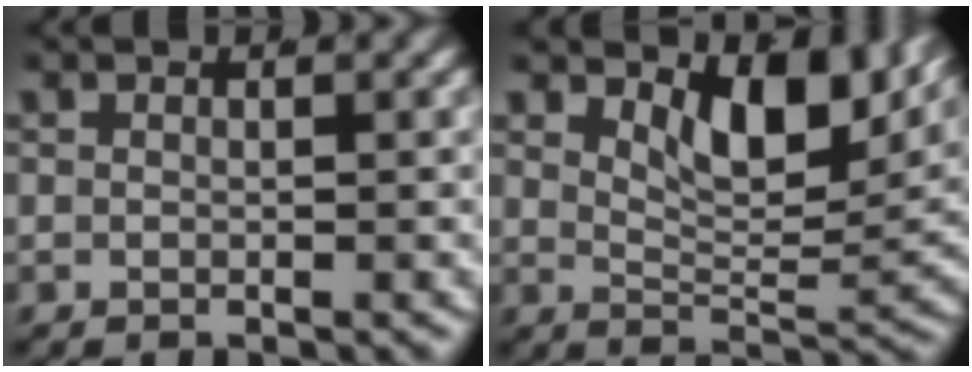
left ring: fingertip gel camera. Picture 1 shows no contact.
{"total": 7.3, "force": [4.2, 2.5, 5.4], "torque": [-0.077, -0.011, 0.067]}